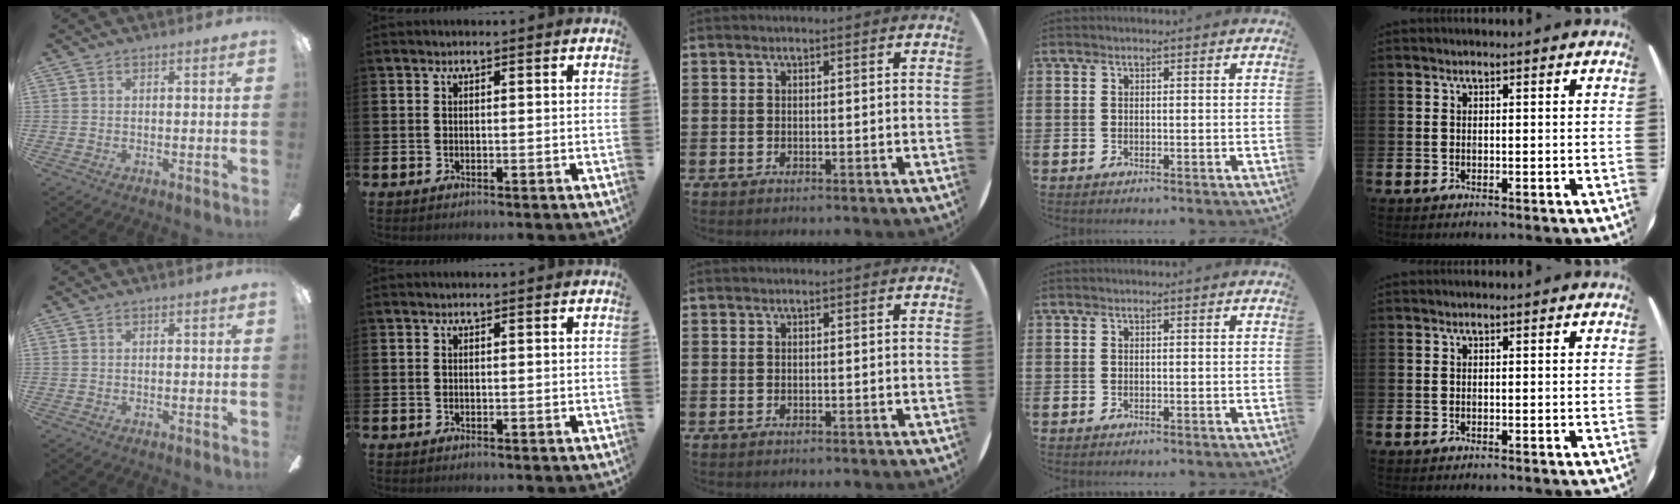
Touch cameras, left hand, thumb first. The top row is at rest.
{}